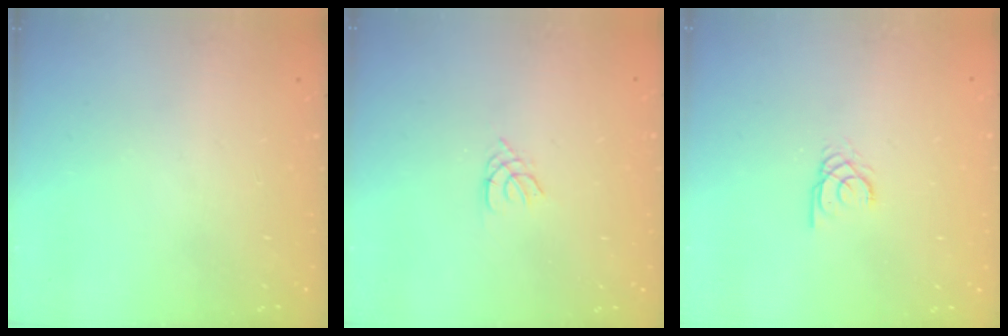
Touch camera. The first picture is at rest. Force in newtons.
{"total": 1.4, "press": 1.4, "slide": 0.3}
{"total": 2.0, "press": 2.0, "slide": 0.2}